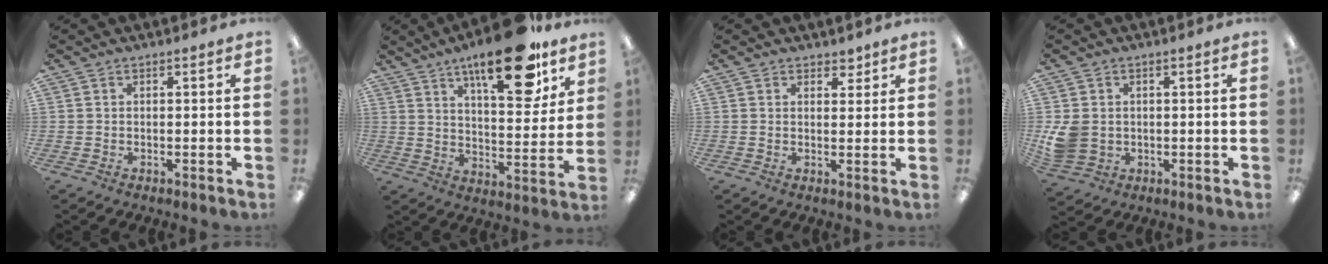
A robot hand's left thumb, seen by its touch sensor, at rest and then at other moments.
{"total": 20.5, "force": [13.4, 6.8, 13.9], "torque": [-0.197, -0.076, 0.210]}
{"total": 2.5, "force": [1.9, 1.4, 0.6], "torque": [0.002, -0.007, 0.033]}
{"total": 6.6, "force": [0.2, 5.8, 3.3], "torque": [-0.075, 0.009, 0.009]}